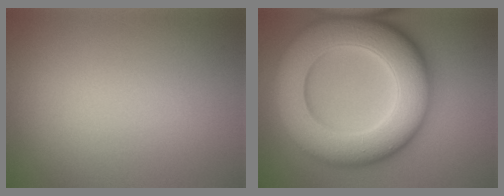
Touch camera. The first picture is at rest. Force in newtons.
{"total": 14.6, "press": 14.6, "slide": 0.3}